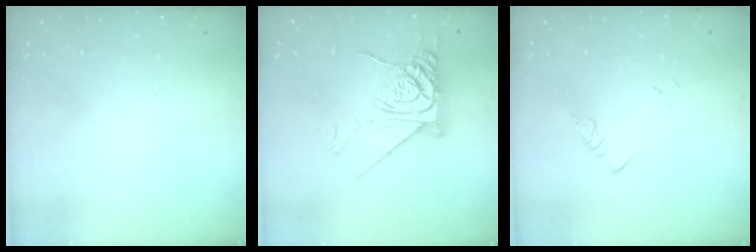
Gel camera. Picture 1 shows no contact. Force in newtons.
{"total": 14.4, "press": 14.4, "slide": 1.3}
{"total": 2.9, "press": 2.9, "slide": 0.4}